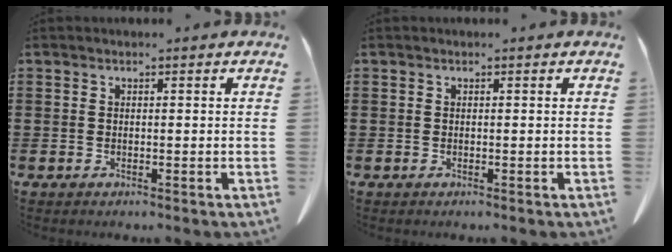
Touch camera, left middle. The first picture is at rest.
{"total": 0.0}